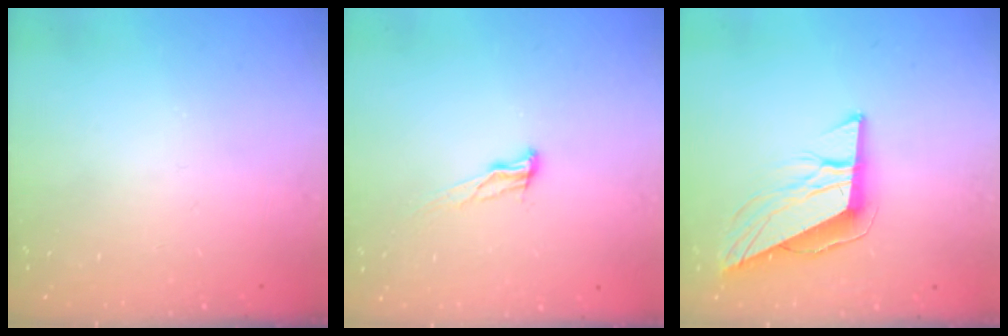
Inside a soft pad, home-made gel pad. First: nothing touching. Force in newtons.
{"total": 8.6, "press": 8.2, "slide": 2.5}
{"total": 9.9, "press": 9.9, "slide": 0.4}